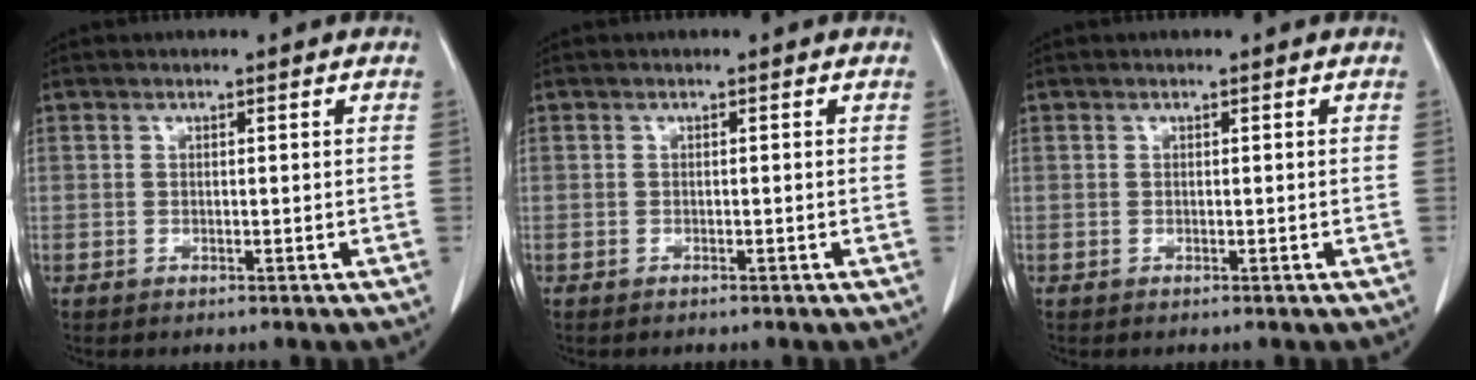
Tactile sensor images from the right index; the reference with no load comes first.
{"total": 0.5, "force": [-0.4, 0.1, 0.3], "torque": [-0.007, 0.000, -0.009]}
{"total": 0.0}